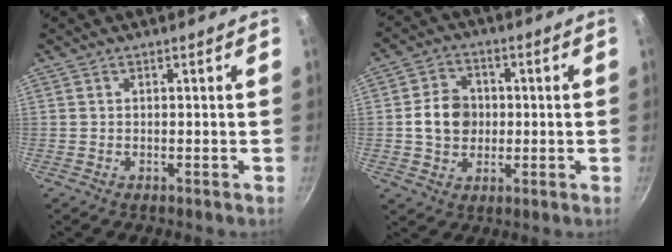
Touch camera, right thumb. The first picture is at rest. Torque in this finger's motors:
{"motor_torque": [1.41, 1.25, 1.04, -0.21, 0.11]}